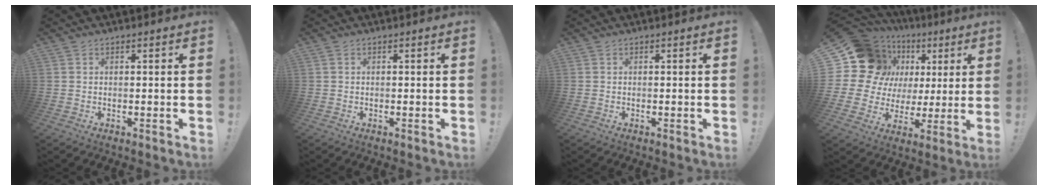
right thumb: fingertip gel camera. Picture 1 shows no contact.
{"total": 0.0}
{"total": 0.0}
{"total": 17.3, "force": [6.7, 13.7, 8.2], "torque": [-0.126, -0.047, 0.153]}